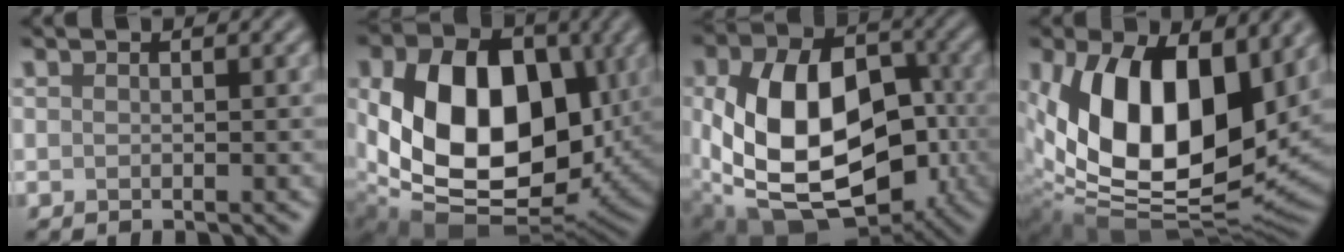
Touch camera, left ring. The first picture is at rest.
{"total": 13.3, "force": [1.0, 9.1, 9.7], "torque": [-0.166, -0.012, 0.023]}
{"total": 15.7, "force": [-2.0, 10.7, 11.2], "torque": [-0.220, -0.036, -0.018]}
{"total": 14.9, "force": [3.3, 8.2, 12.0], "torque": [-0.209, -0.015, 0.053]}